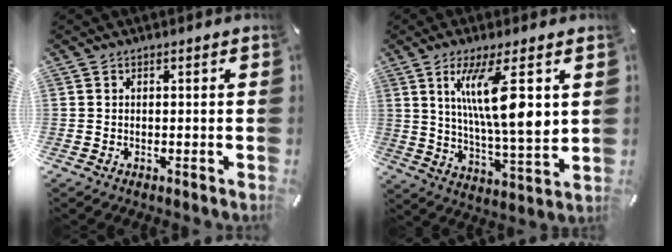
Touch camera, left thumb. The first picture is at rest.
{"total": 16.4, "force": [5.9, 3.8, 14.8], "torque": [-0.267, -0.018, 0.087]}